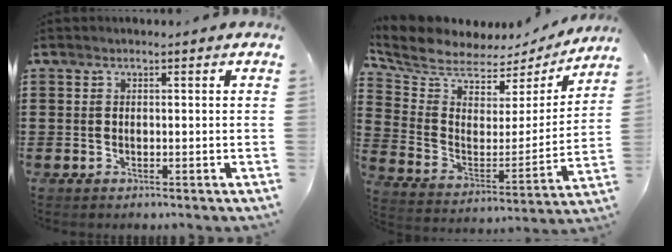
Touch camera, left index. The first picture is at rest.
{"total": 6.1, "force": [5.3, 2.8, 1.3], "torque": [-0.064, -0.044, 0.091]}